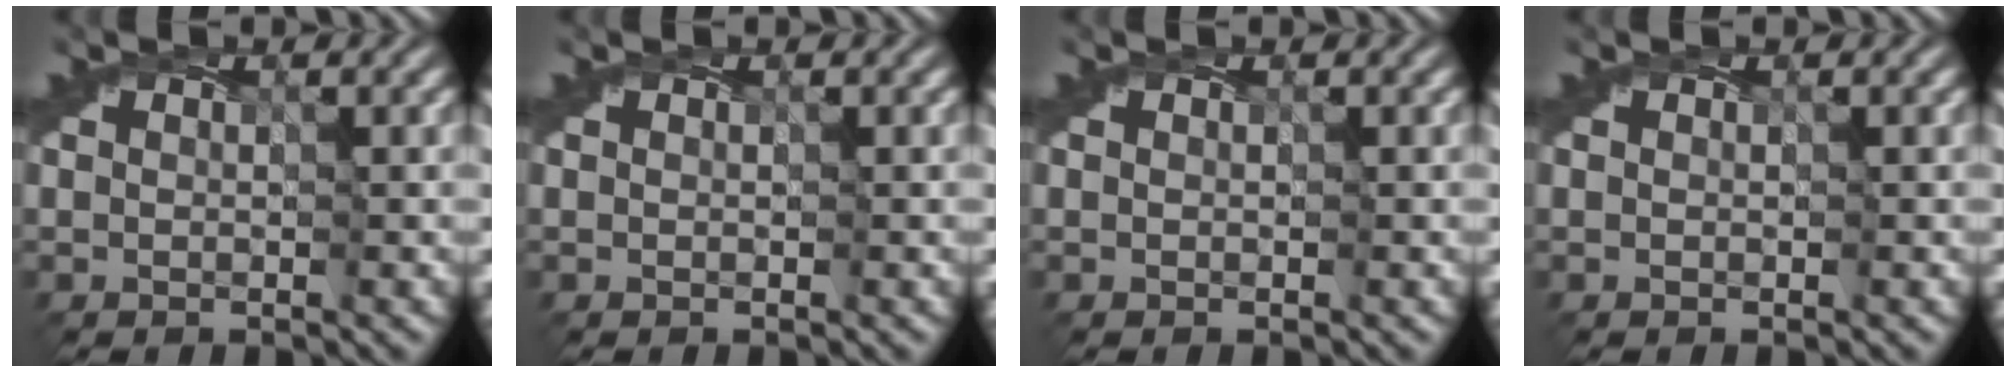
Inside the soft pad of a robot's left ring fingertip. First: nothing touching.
{"total": 0.0}
{"total": 0.0}
{"total": 0.0}